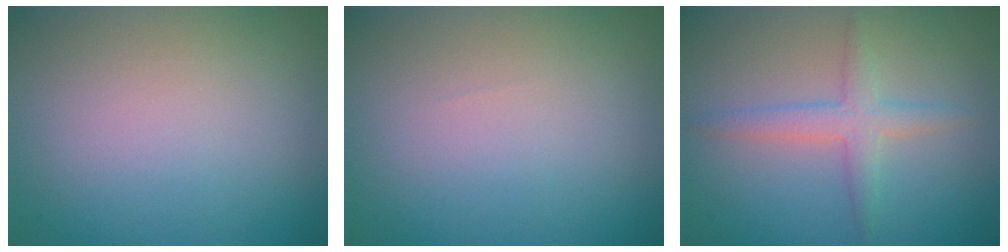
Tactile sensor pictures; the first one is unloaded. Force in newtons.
{"total": 0.0}
{"total": 2.6, "press": 2.6, "slide": 0.1}